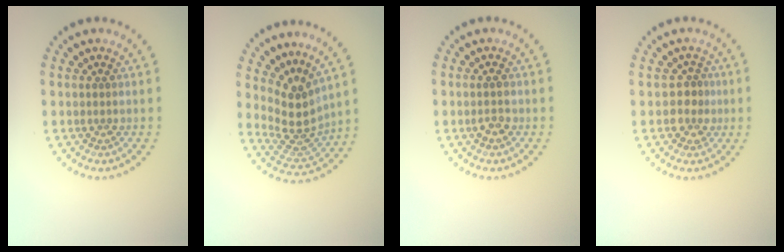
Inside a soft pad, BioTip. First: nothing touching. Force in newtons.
{"total": 3.9, "press": 2.7, "slide": 2.8}
{"total": 1.4, "press": 1.4, "slide": 0.2}
{"total": 2.1, "press": 2.0, "slide": 0.9}